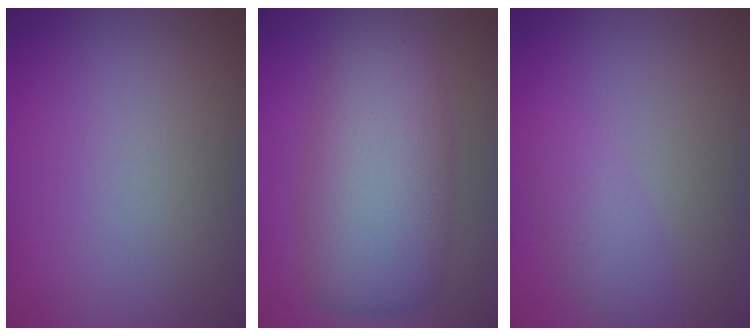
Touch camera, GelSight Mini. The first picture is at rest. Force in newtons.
{"total": 8.0, "press": 8.0, "slide": 0.4}
{"total": 1.9, "press": 1.9, "slide": 0.1}